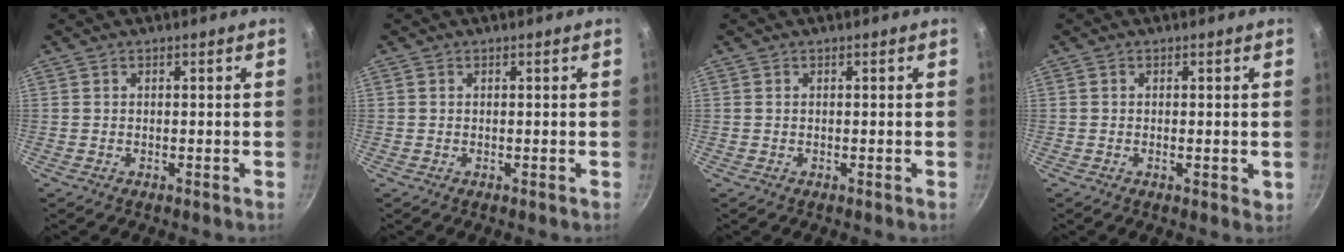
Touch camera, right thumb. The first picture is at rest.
{"total": 0.0}
{"total": 0.0}
{"total": 1.7, "force": [-0.1, 0.7, 1.6], "torque": [-0.021, -0.003, -0.001]}